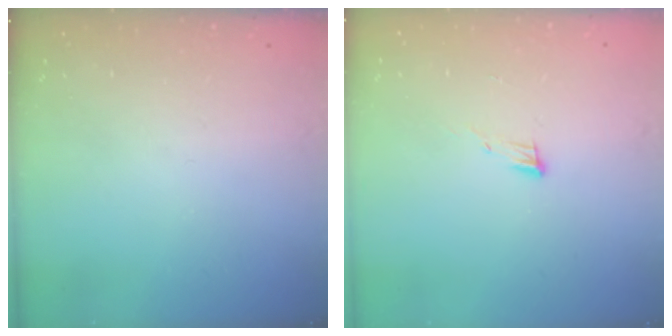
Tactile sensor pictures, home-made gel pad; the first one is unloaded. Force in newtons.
{"total": 4.8, "press": 4.8, "slide": 0.6}